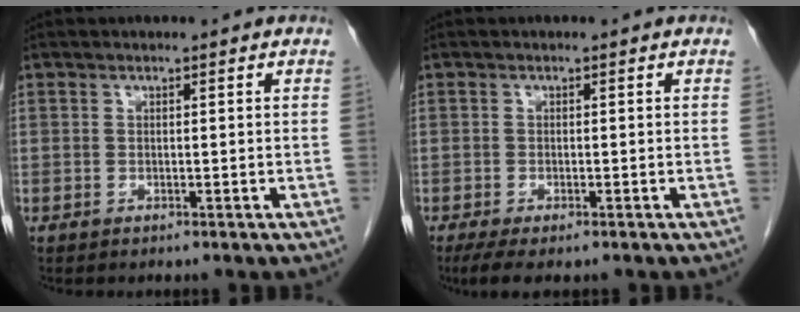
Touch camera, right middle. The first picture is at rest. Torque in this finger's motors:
{"motor_torque": [0.21, -0.13, 0.05, 0.02]}